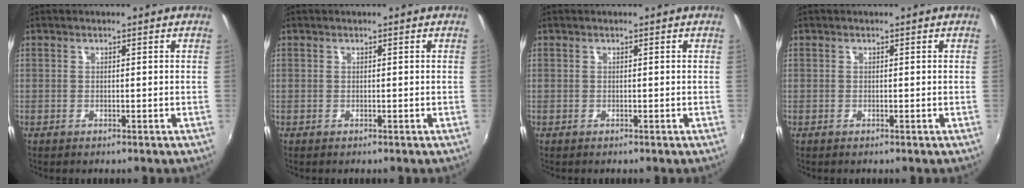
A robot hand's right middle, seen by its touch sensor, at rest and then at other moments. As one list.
[{"total": 0.0}, {"total": 0.0}, {"total": 0.0}]